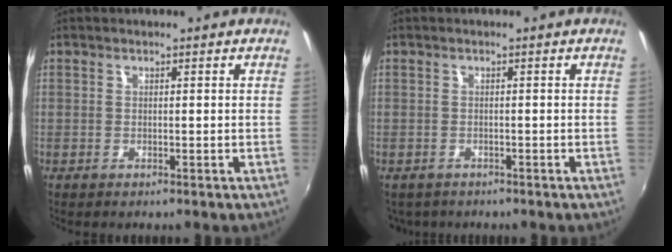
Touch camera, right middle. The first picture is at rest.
{"total": 3.5, "force": [-2.5, 2.1, 1.2], "torque": [-0.030, -0.015, -0.034]}